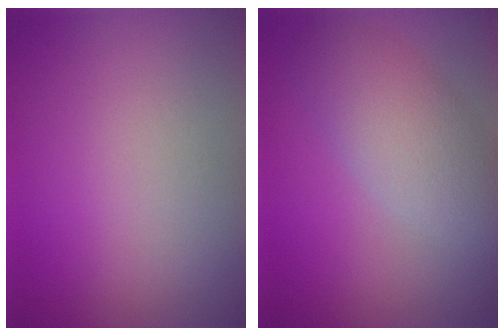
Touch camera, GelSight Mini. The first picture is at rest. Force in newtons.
{"total": 4.8, "press": 4.8, "slide": 0.4}